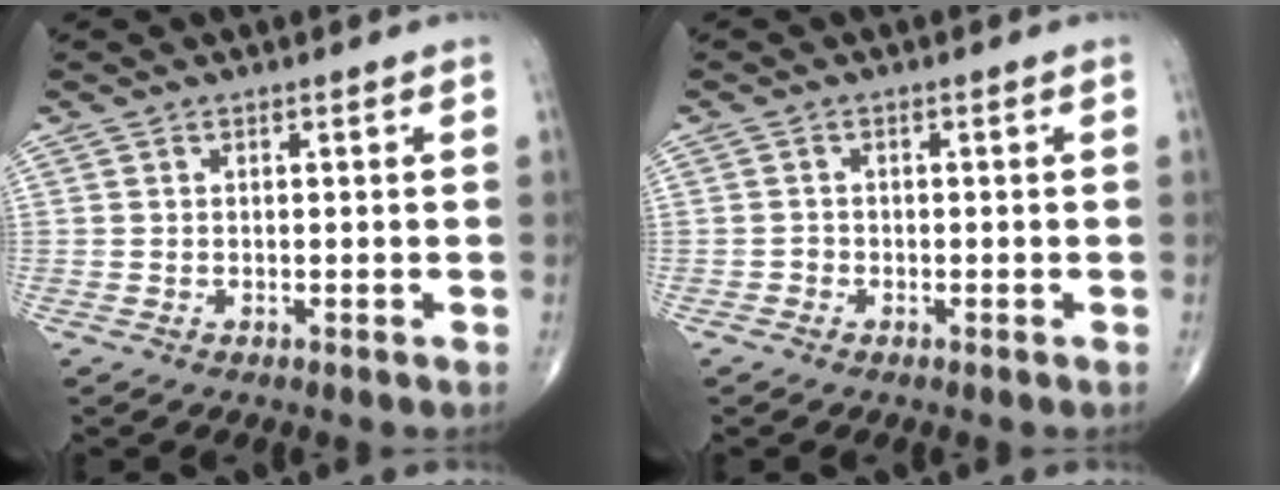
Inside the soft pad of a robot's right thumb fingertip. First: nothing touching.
{"total": 0.9, "force": [-0.5, 0.7, 0.1], "torque": [0.005, 0.004, -0.016]}